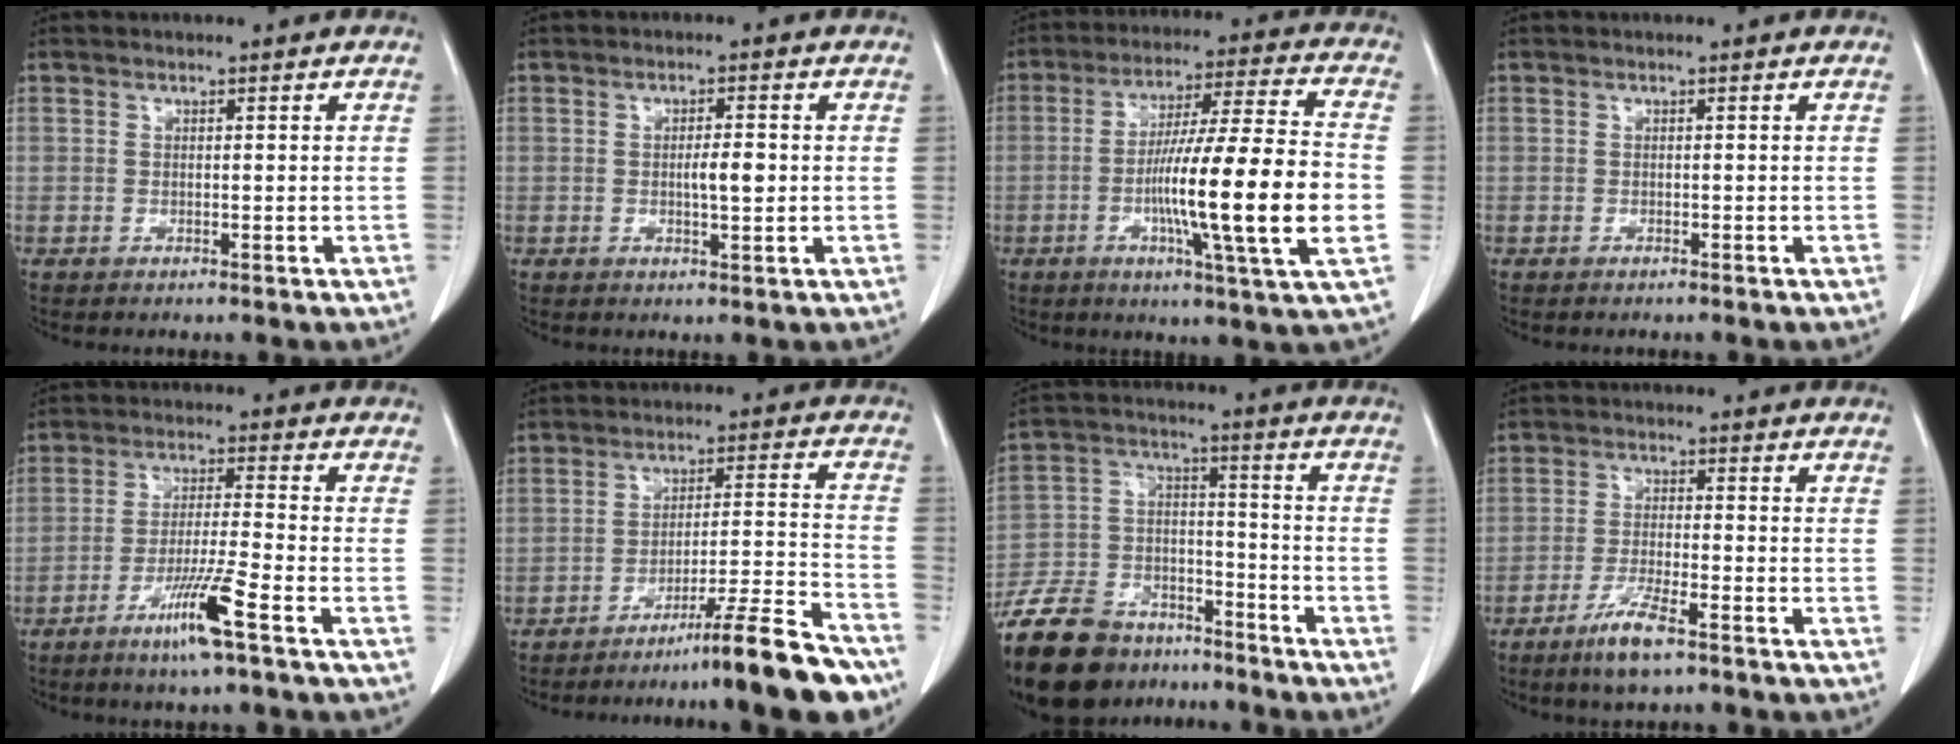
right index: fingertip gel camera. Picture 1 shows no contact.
{"total": 3.0, "force": [-0.1, 0.6, 3.0], "torque": [-0.051, -0.001, -0.001]}
{"total": 18.3, "force": [-3.5, -0.4, 17.9], "torque": [-0.292, -0.006, -0.064]}
{"total": 0.0}
{"total": 9.5, "force": [-5.3, -1.0, 7.9], "torque": [-0.147, -0.022, -0.103]}
{"total": 13.8, "force": [-11.2, -0.9, 8.0], "torque": [-0.094, 0.016, -0.172]}
{"total": 20.2, "force": [-16.1, 9.2, 8.1], "torque": [-0.200, -0.002, -0.274]}
{"total": 5.4, "force": [-3.7, 0.6, 3.9], "torque": [-0.080, -0.008, -0.067]}